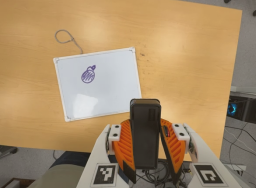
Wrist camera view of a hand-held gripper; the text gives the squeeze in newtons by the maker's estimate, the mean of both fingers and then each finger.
{"total": 8.2, "left": 6.6, "right": 9.8}